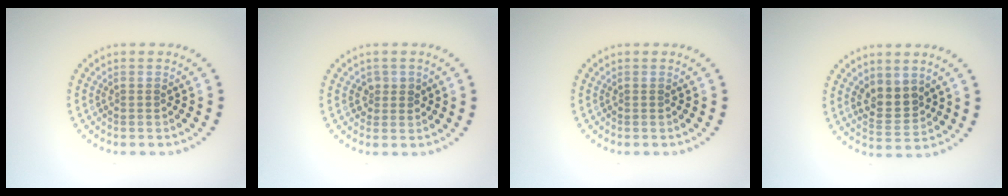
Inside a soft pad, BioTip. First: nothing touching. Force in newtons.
{"total": 1.4, "press": 1.3, "slide": 0.6}
{"total": 0.0}
{"total": 3.0, "press": 2.8, "slide": 1.1}